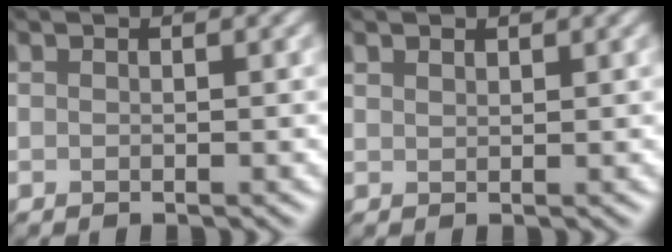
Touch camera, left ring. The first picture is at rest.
{"total": 0.8, "force": [0.8, 0.2, 0.2], "torque": [-0.009, 0.002, 0.017]}